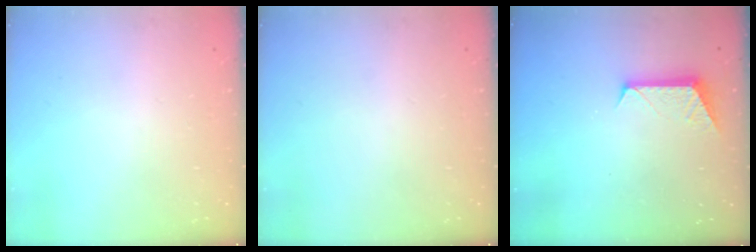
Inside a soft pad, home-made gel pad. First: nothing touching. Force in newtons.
{"total": 0.0}
{"total": 7.4, "press": 7.4, "slide": 0.6}